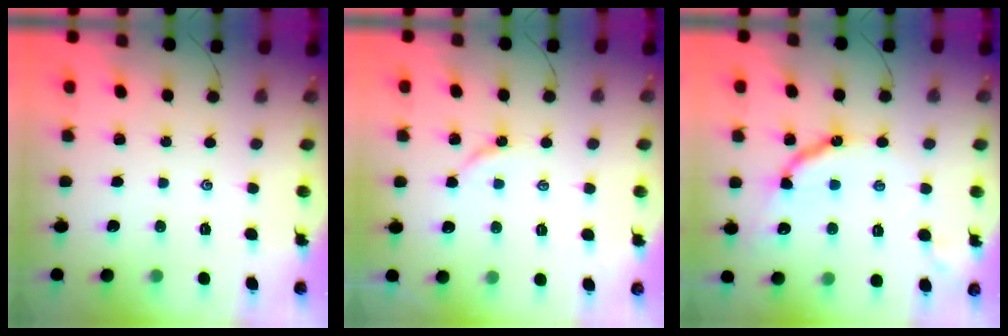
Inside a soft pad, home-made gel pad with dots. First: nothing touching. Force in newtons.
{"total": 2.5, "press": 2.4, "slide": 0.4}
{"total": 10.4, "press": 10.3, "slide": 0.7}